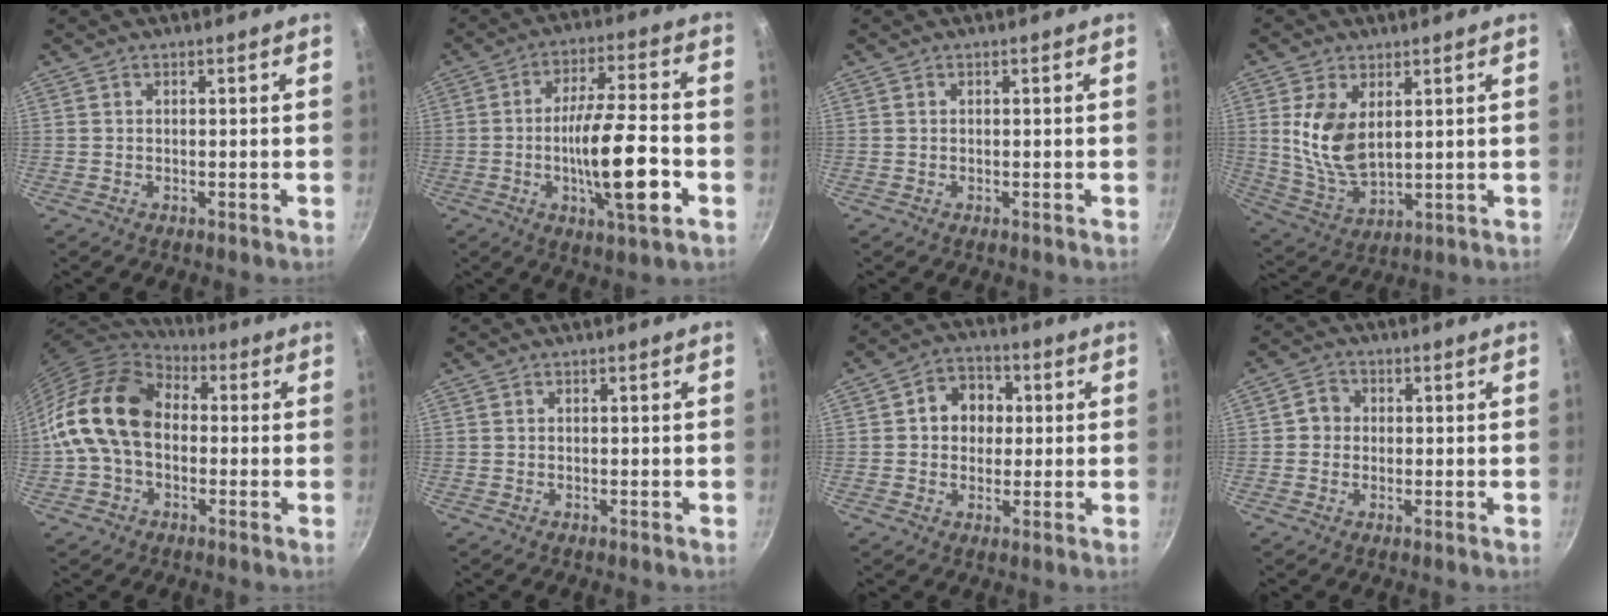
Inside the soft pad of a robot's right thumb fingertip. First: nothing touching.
{"total": 15.1, "force": [-3.9, 3.5, 14.2], "torque": [-0.230, 0.019, -0.067]}
{"total": 0.0}
{"total": 11.2, "force": [2.7, 6.4, 8.7], "torque": [-0.168, -0.026, 0.064]}
{"total": 16.6, "force": [-0.2, 11.8, 11.7], "torque": [-0.195, 0.039, -0.020]}
{"total": 0.0}
{"total": 8.4, "force": [1.2, 7.1, 4.4], "torque": [-0.028, 0.010, 0.006]}
{"total": 3.4, "force": [0.0, 3.2, 1.2], "torque": [0.003, 0.006, -0.009]}